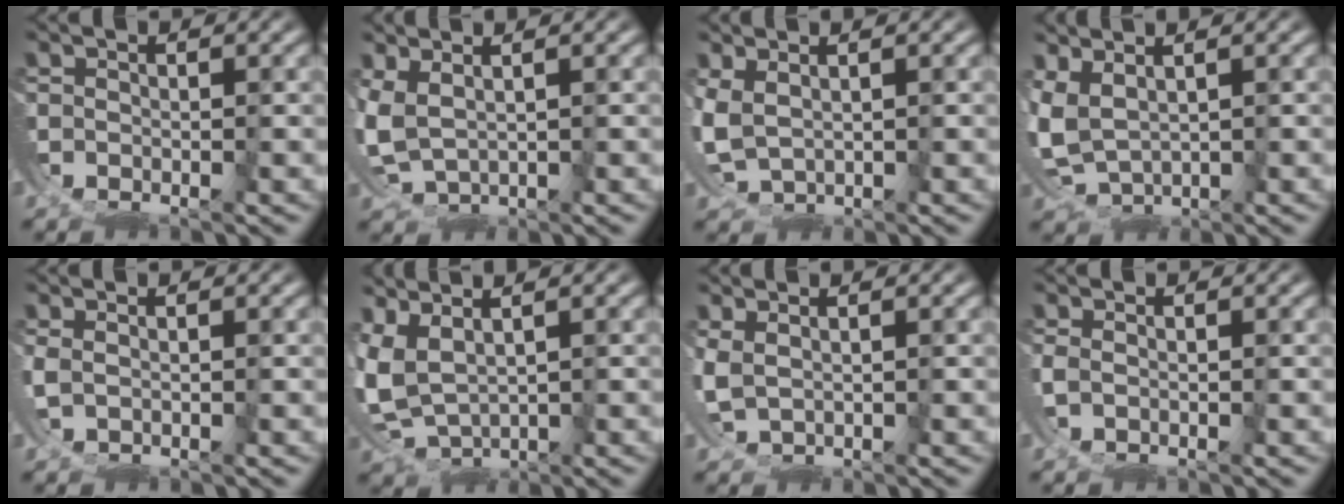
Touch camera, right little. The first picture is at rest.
{"total": 3.9, "force": [0.2, 3.2, 2.2], "torque": [-0.086, -0.020, 0.024]}
{"total": 3.6, "force": [0.2, 3.1, 1.8], "torque": [-0.074, -0.016, 0.019]}
{"total": 5.2, "force": [-0.1, 4.5, 2.6], "torque": [-0.103, -0.030, 0.017]}
{"total": 0.9, "force": [0.3, 0.7, 0.5], "torque": [-0.029, -0.004, 0.011]}
{"total": 6.9, "force": [-0.3, 6.1, 3.3], "torque": [-0.123, -0.034, 0.010]}
{"total": 2.0, "force": [0.3, 1.7, 1.1], "torque": [-0.051, -0.013, 0.019]}
{"total": 0.6, "force": [0.0, 0.4, 0.4], "torque": [-0.023, -0.004, 0.003]}